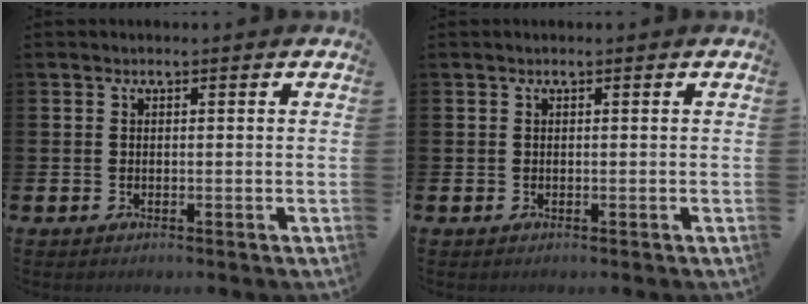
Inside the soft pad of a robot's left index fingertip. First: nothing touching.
{"total": 0.0}